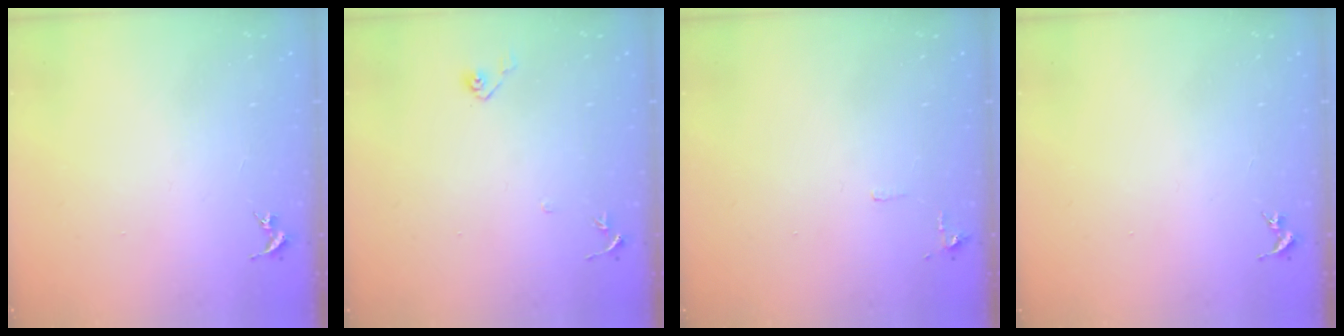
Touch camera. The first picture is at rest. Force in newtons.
{"total": 4.8, "press": 4.7, "slide": 1.0}
{"total": 5.0, "press": 5.0, "slide": 0.8}
{"total": 0.0}